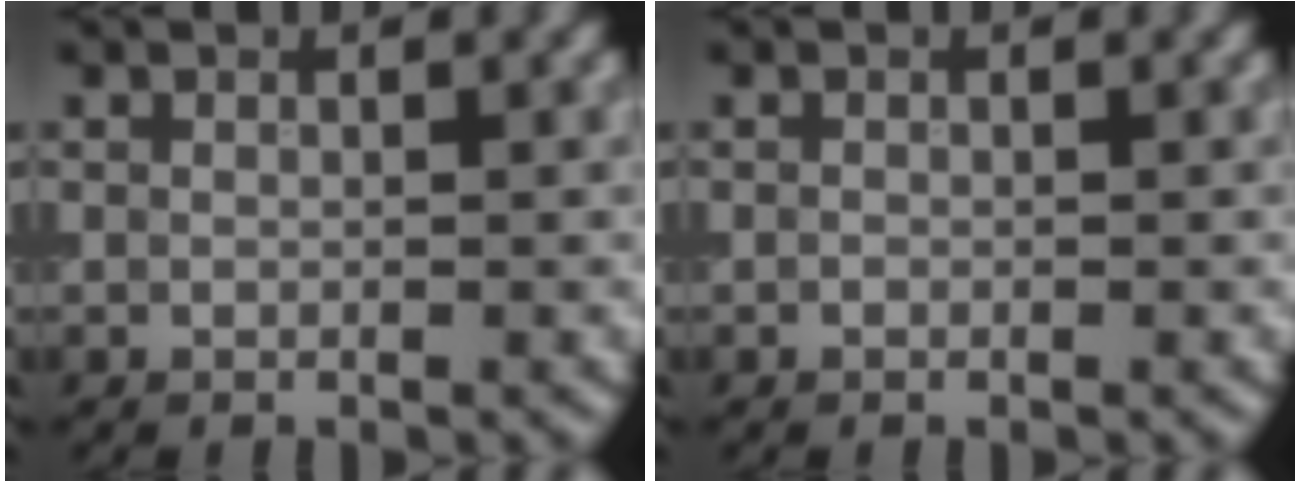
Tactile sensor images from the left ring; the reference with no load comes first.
{"total": 0.0}